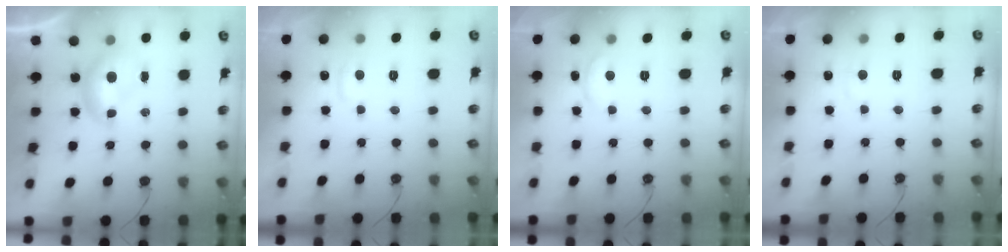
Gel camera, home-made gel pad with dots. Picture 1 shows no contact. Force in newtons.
{"total": 0.8, "press": 0.2, "slide": 0.8}
{"total": 0.0}
{"total": 1.6, "press": 1.5, "slide": 0.6}